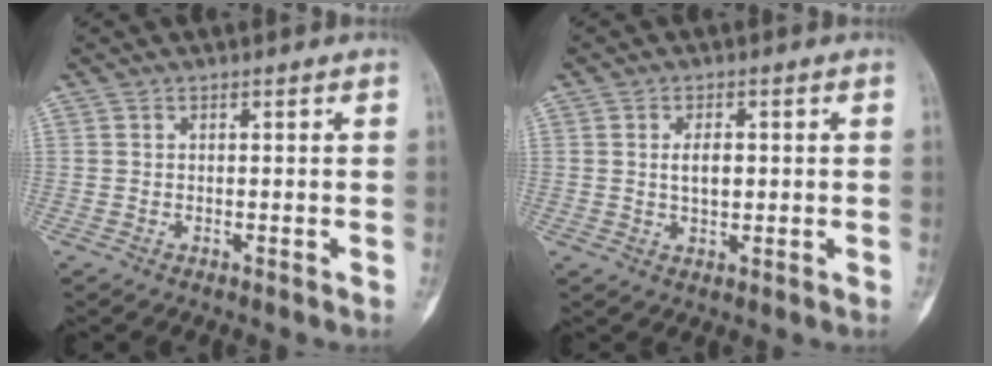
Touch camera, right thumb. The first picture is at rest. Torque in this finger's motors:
{"motor_torque": [0.65, 0.60, 0.10, -0.10, 0.11]}